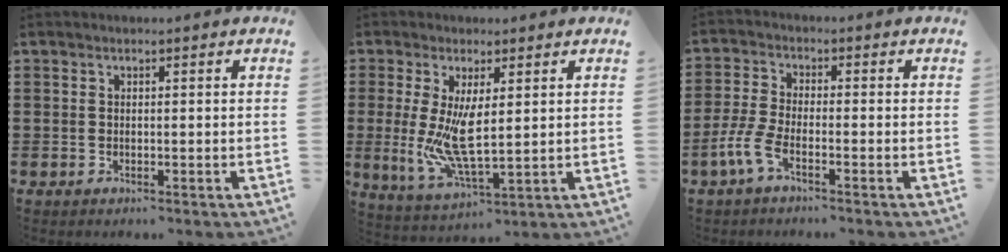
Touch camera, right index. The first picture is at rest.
{"total": 8.5, "force": [1.1, 2.7, 8.0], "torque": [-0.172, -0.023, 0.019]}
{"total": 4.6, "force": [-2.6, 1.3, 3.6], "torque": [-0.102, -0.014, -0.058]}